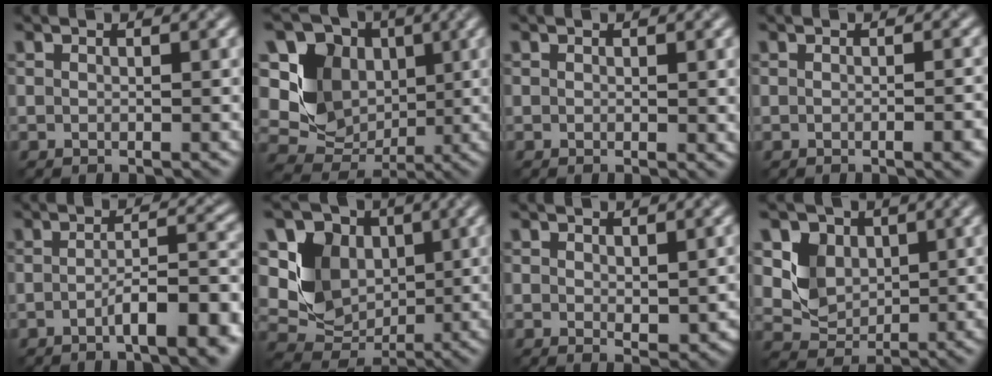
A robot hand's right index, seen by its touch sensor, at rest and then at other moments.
{"total": 9.9, "force": [2.2, 8.2, 5.1], "torque": [-0.105, 0.018, 0.026]}
{"total": 0.9, "force": [0.1, 0.2, 0.9], "torque": [-0.010, -0.003, 0.003]}
{"total": 2.6, "force": [-0.8, 0.8, 2.3], "torque": [-0.020, -0.001, -0.011]}
{"total": 7.2, "force": [-3.0, 1.8, 6.3], "torque": [-0.080, 0.004, -0.052]}
{"total": 8.9, "force": [2.2, 7.3, 4.6], "torque": [-0.090, 0.010, 0.027]}
{"total": 2.0, "force": [0.3, 0.9, 1.8], "torque": [-0.028, -0.010, 0.012]}
{"total": 4.2, "force": [1.3, 3.5, 1.8], "torque": [-0.043, -0.012, 0.026]}